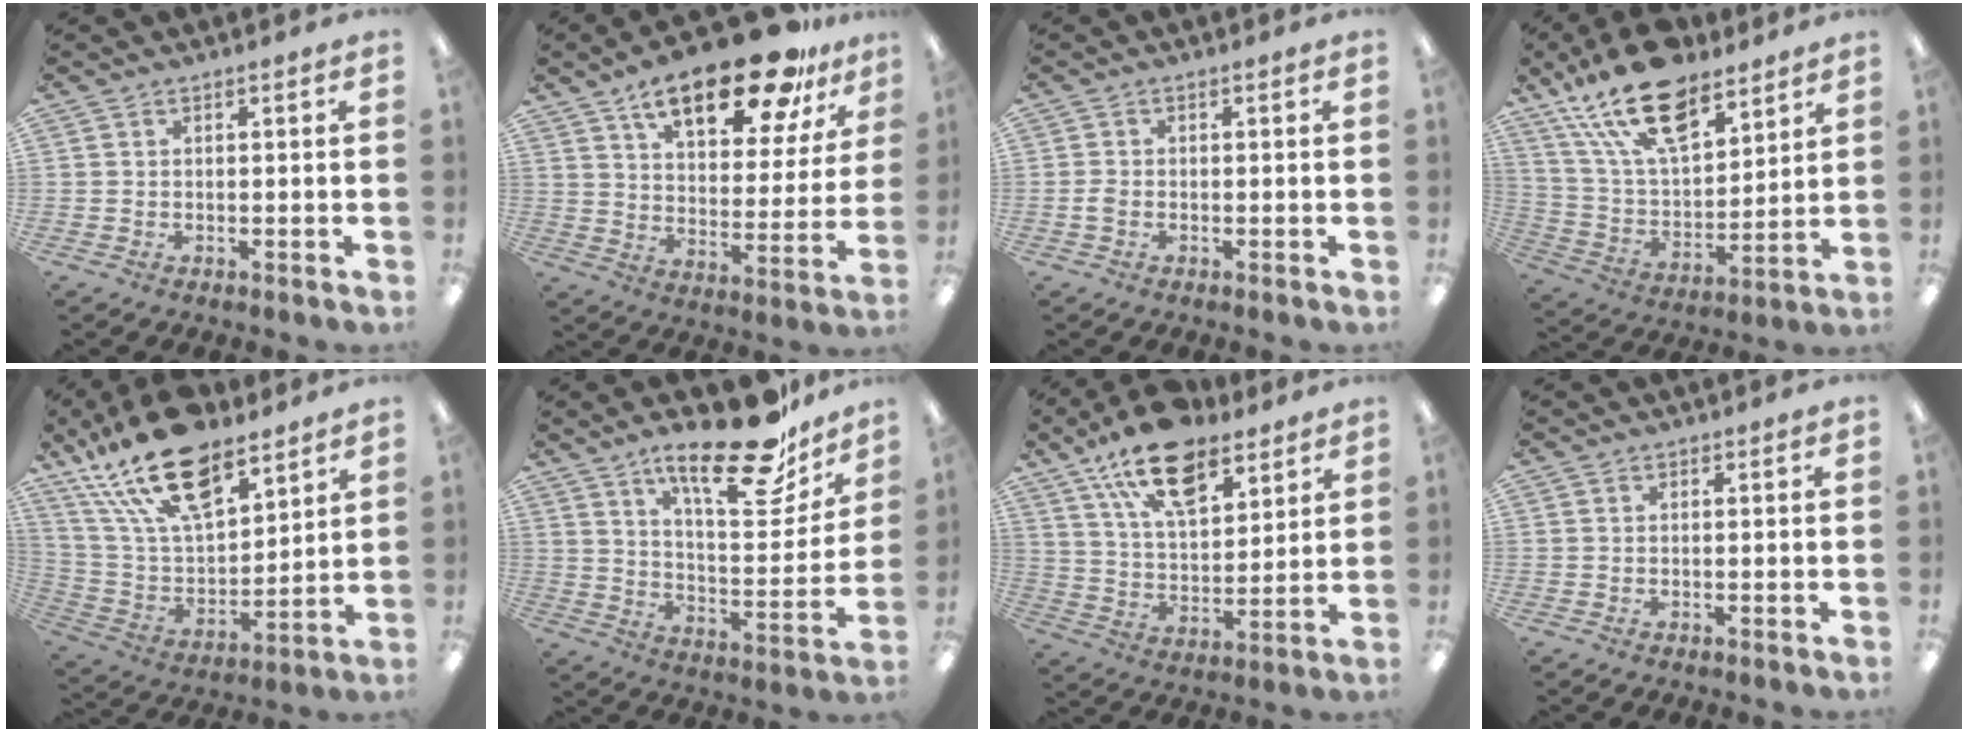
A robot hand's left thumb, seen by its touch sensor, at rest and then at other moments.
{"total": 21.9, "force": [14.6, 8.3, 14.0], "torque": [-0.214, -0.078, 0.241]}
{"total": 1.8, "force": [-0.5, 1.2, 1.2], "torque": [-0.028, 0.000, -0.011]}
{"total": 20.4, "force": [13.5, 9.3, 12.1], "torque": [-0.229, -0.065, 0.239]}
{"total": 21.4, "force": [14.4, 9.5, 12.8], "torque": [-0.252, -0.073, 0.254]}
{"total": 22.3, "force": [16.3, 7.0, 13.5], "torque": [-0.201, -0.110, 0.269]}
{"total": 17.6, "force": [11.8, 8.4, 10.0], "torque": [-0.173, -0.052, 0.209]}
{"total": 0.0}